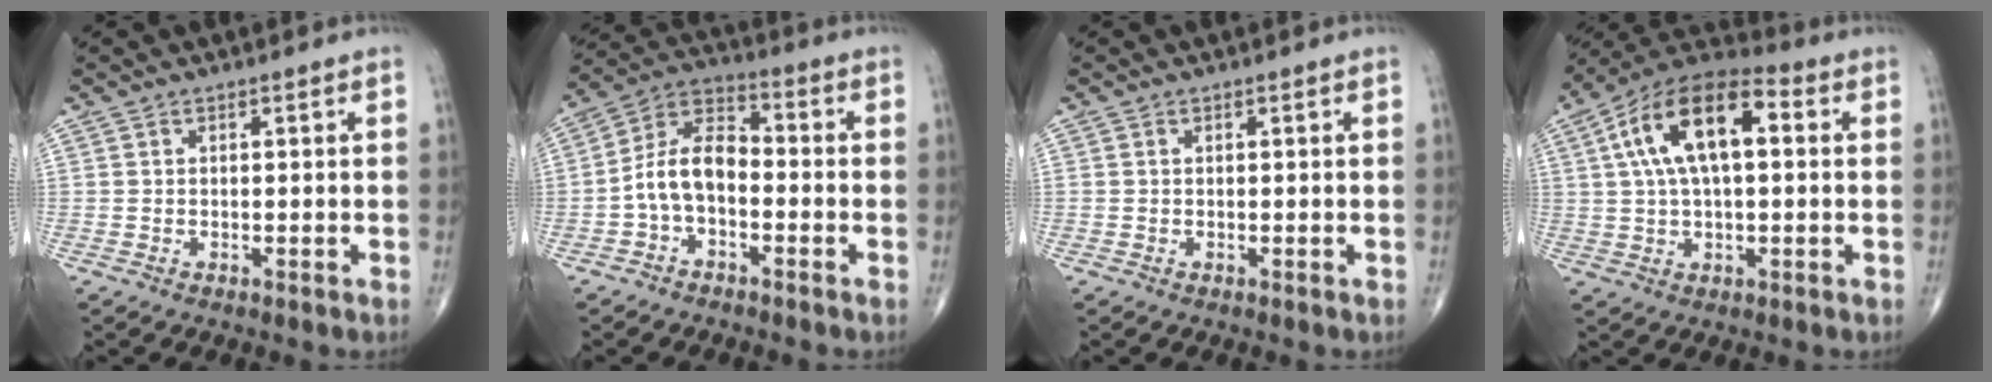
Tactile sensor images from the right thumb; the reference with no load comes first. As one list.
[{"total": 9.4, "force": [-2.2, 5.6, 7.2], "torque": [-0.129, 0.041, -0.054]}, {"total": 0.0}, {"total": 16.5, "force": [3.5, 7.9, 14.0], "torque": [-0.242, 0.032, 0.051]}]